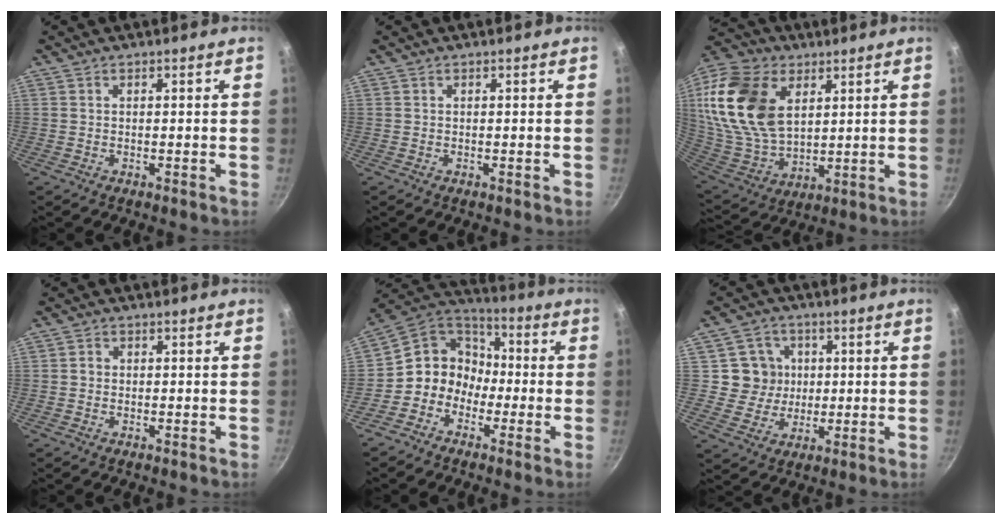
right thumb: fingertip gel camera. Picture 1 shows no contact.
{"total": 0.0}
{"total": 23.2, "force": [7.5, 14.8, 16.2], "torque": [-0.313, -0.024, 0.148]}
{"total": 1.1, "force": [-0.1, 1.0, 0.4], "torque": [-0.006, 0.005, -0.005]}
{"total": 10.4, "force": [-2.7, 9.2, 3.9], "torque": [-0.019, 0.046, -0.075]}
{"total": 8.0, "force": [1.1, 7.7, 1.7], "torque": [0.011, 0.001, 0.013]}